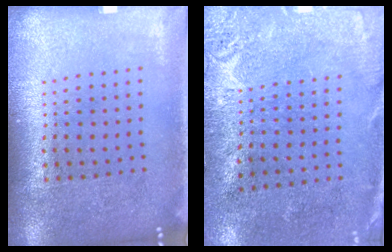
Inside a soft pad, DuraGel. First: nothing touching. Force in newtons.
{"total": 2.8, "press": 2.4, "slide": 1.4}